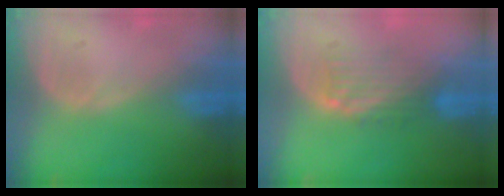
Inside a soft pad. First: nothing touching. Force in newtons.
{"total": 5.0, "press": 4.3, "slide": 2.6}